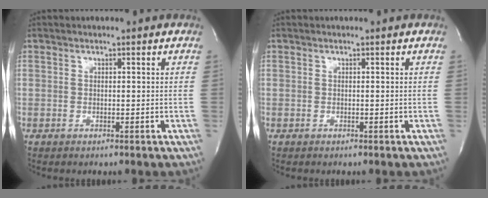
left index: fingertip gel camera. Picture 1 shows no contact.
{"total": 0.0}